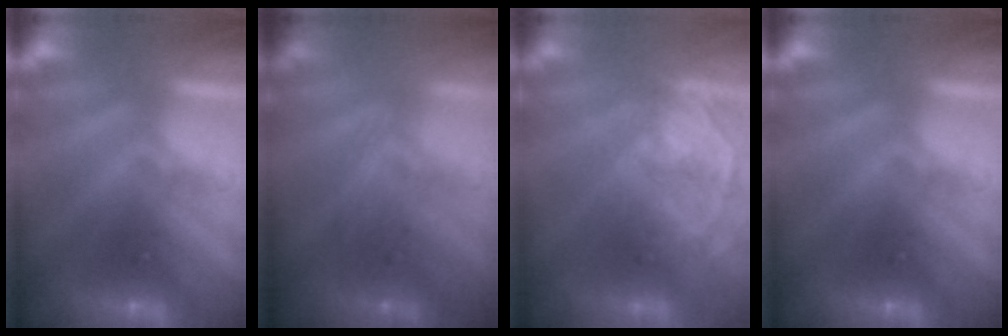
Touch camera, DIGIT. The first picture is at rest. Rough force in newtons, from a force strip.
{"total": 2.4}
{"total": 3.7}
{"total": 0.0}